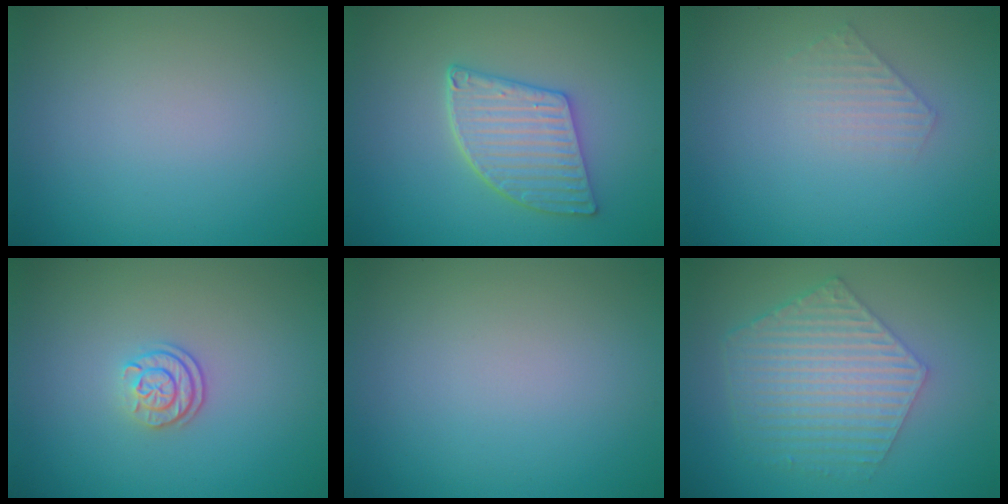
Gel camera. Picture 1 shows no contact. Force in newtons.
{"total": 4.8, "press": 4.1, "slide": 2.5}
{"total": 1.5, "press": 1.5, "slide": 0.3}
{"total": 2.3, "press": 1.7, "slide": 1.5}
{"total": 0.0}
{"total": 6.0, "press": 4.3, "slide": 4.1}